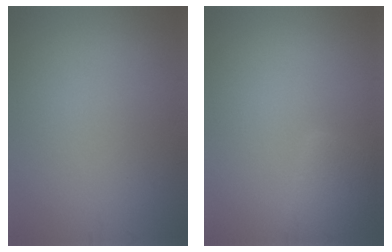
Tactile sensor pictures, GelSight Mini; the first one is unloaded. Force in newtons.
{"total": 2.1, "press": 2.1, "slide": 0.2}